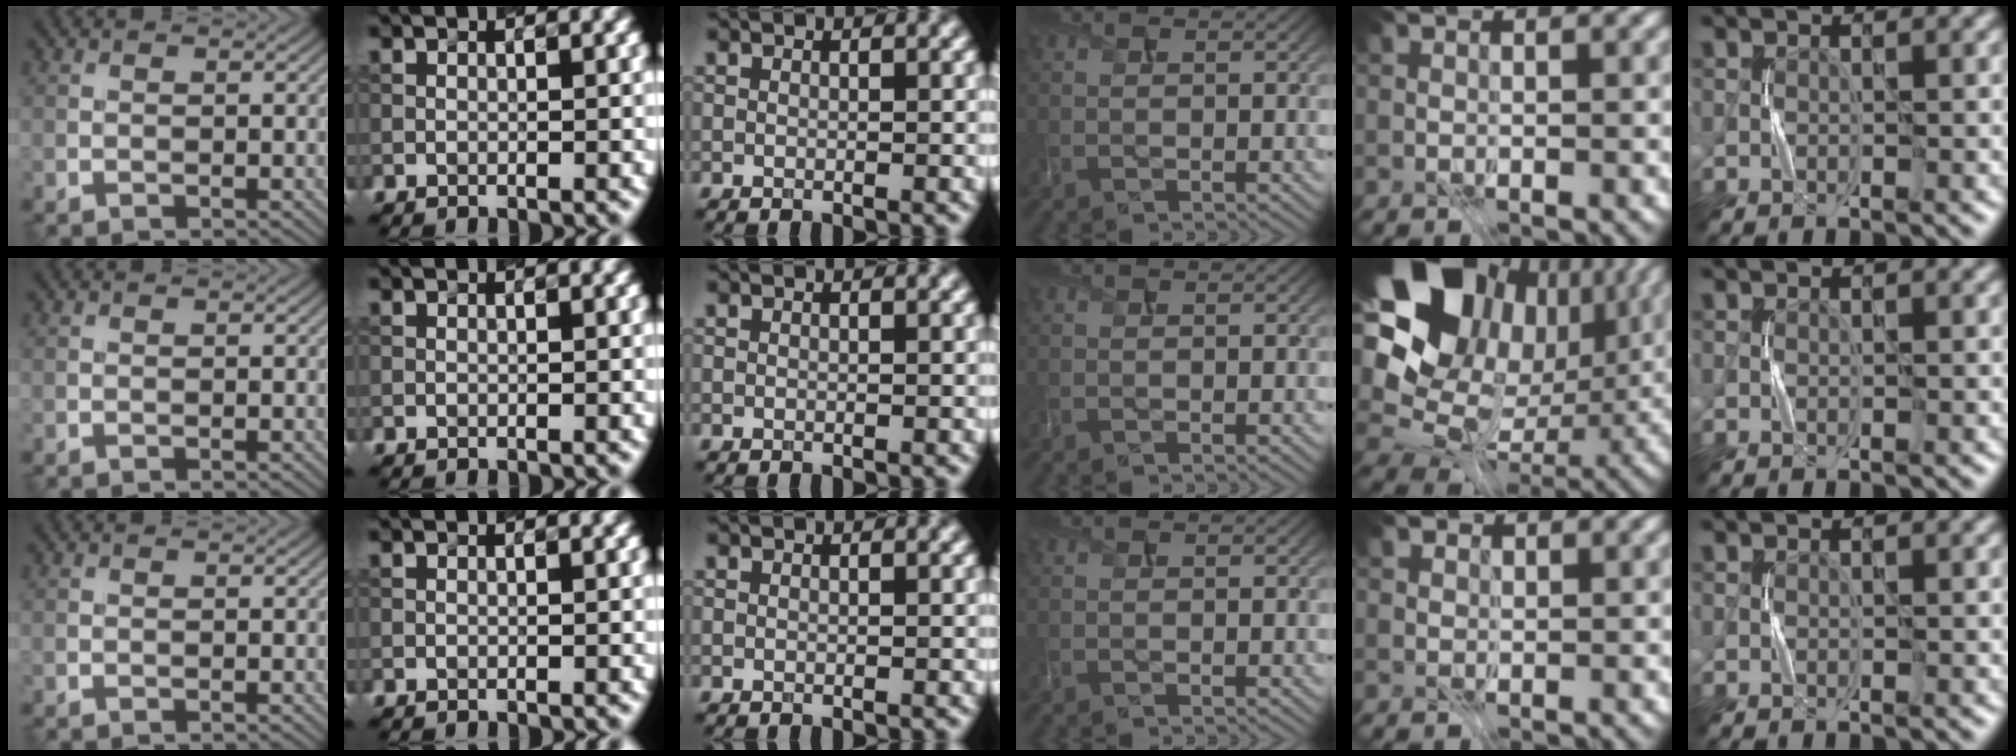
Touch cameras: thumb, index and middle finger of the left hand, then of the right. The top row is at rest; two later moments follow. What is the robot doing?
{"motion": "press", "object": "joystick"}